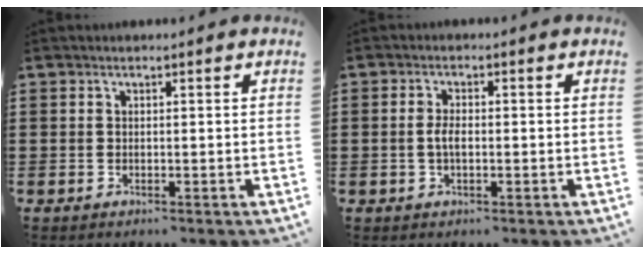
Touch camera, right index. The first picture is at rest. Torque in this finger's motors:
{"motor_torque": [1.04, 0.29, 0.13, 0.09]}